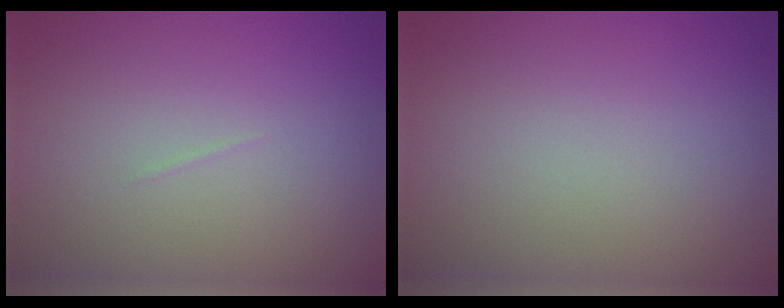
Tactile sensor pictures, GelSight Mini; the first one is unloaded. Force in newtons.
{"total": 0.0}